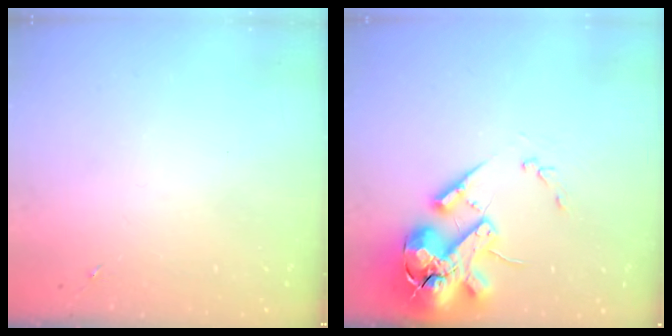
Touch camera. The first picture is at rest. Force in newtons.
{"total": 18.6, "press": 18.4, "slide": 3.1}